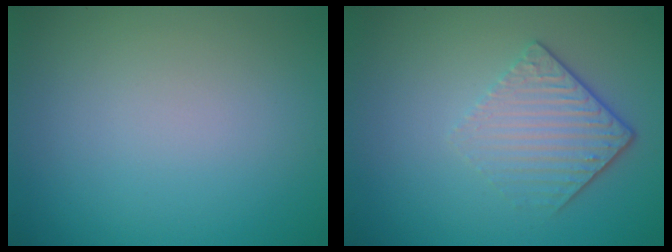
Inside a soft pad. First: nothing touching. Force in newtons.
{"total": 4.3, "press": 2.8, "slide": 3.3}